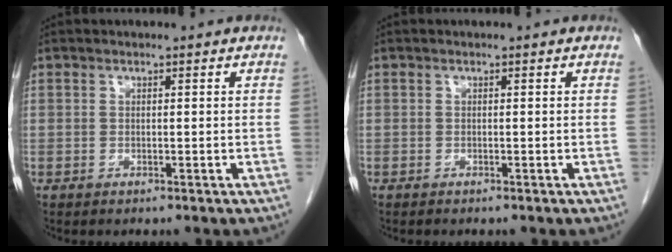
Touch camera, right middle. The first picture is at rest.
{"total": 0.0}